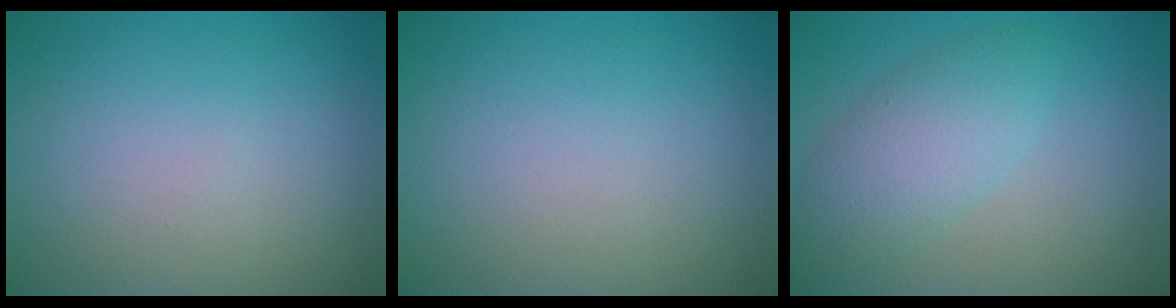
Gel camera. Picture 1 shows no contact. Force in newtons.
{"total": 0.0}
{"total": 4.2, "press": 4.2, "slide": 0.0}